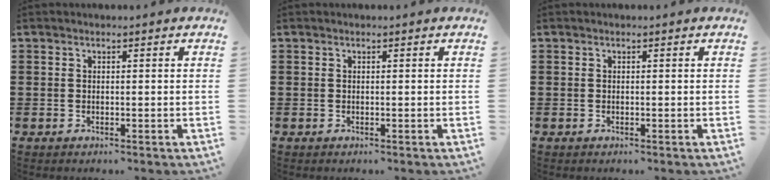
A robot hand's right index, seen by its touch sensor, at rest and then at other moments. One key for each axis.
{"total": 0.0}
{"total": 0.0}